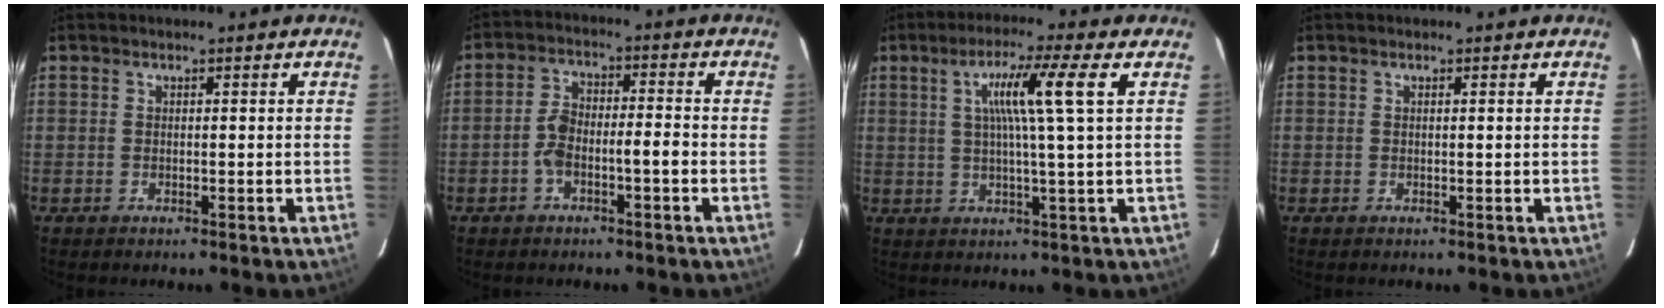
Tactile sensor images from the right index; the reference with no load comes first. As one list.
[{"total": 5.7, "force": [-2.0, 1.9, 5.0], "torque": [-0.102, 0.027, -0.034]}, {"total": 8.9, "force": [2.5, -1.4, 8.4], "torque": [-0.147, 0.009, 0.045]}, {"total": 0.0}]